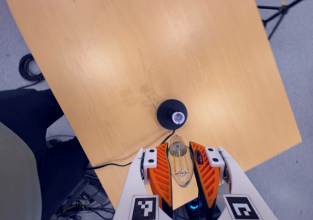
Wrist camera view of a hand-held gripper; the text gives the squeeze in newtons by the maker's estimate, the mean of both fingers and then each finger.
{"total": 21.3, "left": 22.8, "right": 19.9}